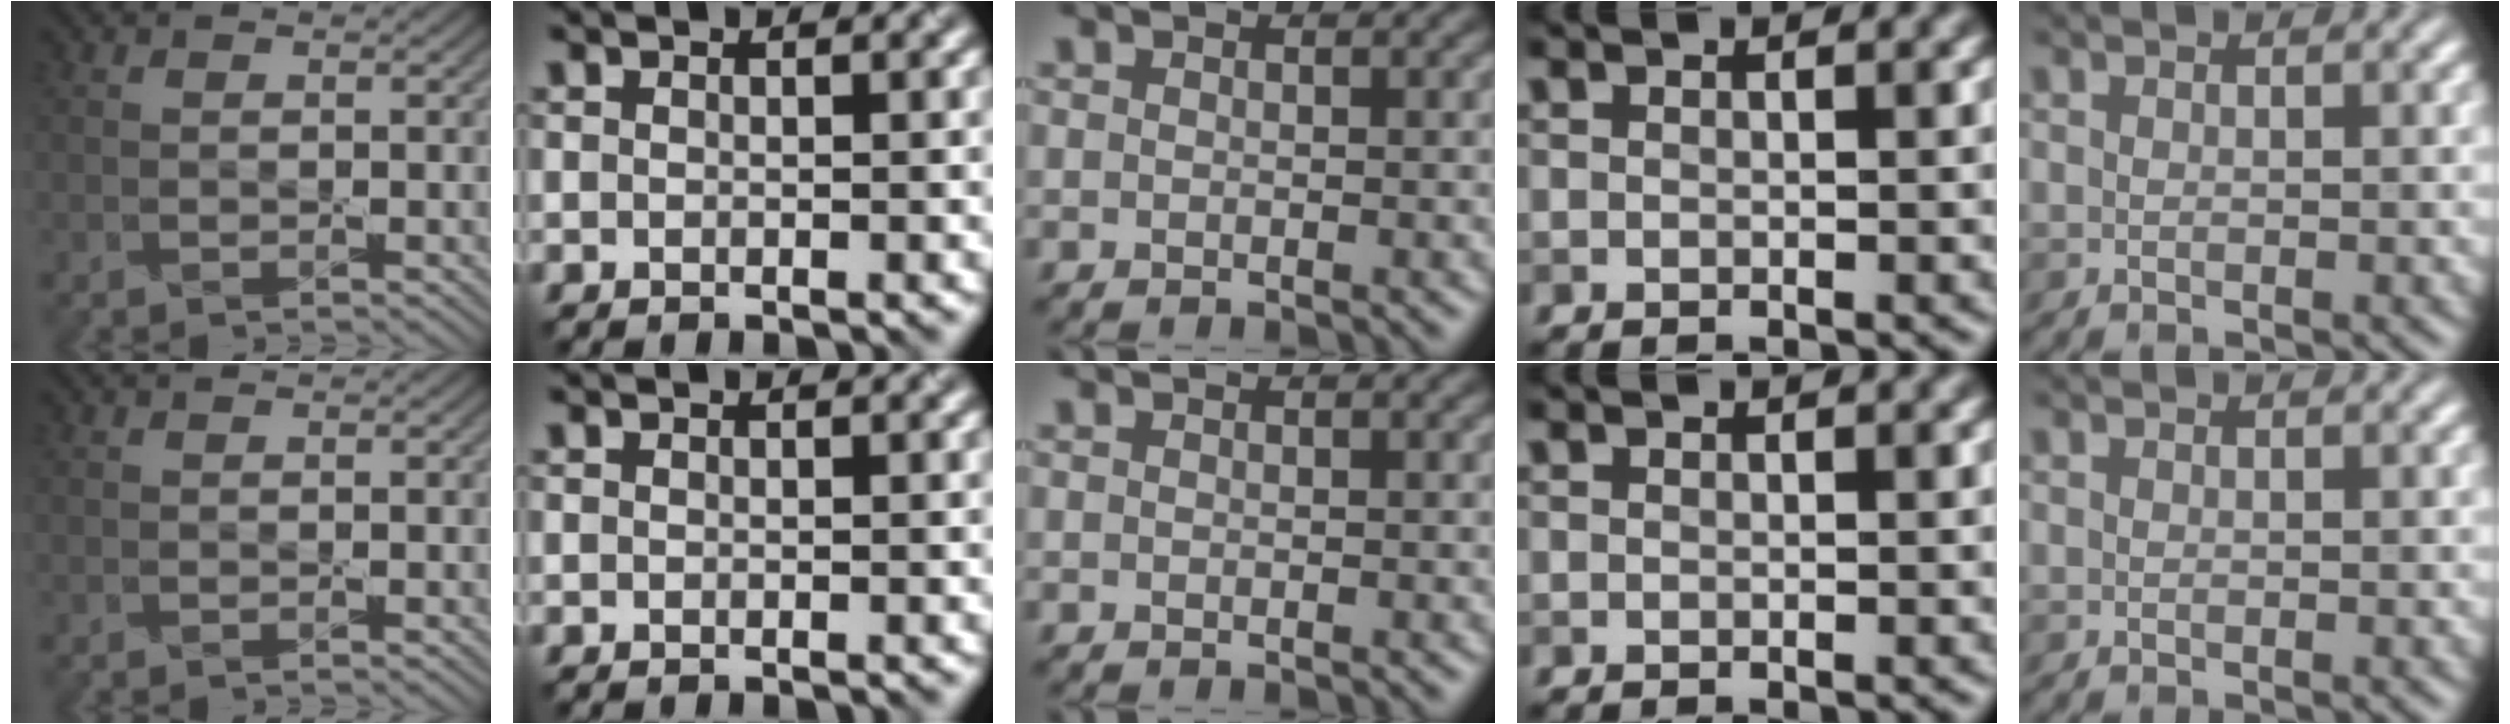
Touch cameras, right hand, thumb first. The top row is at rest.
{}